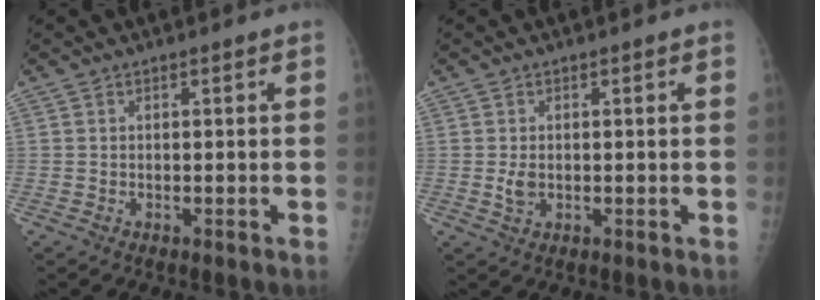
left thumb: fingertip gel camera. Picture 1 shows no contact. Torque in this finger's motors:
{"motor_torque": [0.47, 0.66, 0.55, 0.18, 0.00]}